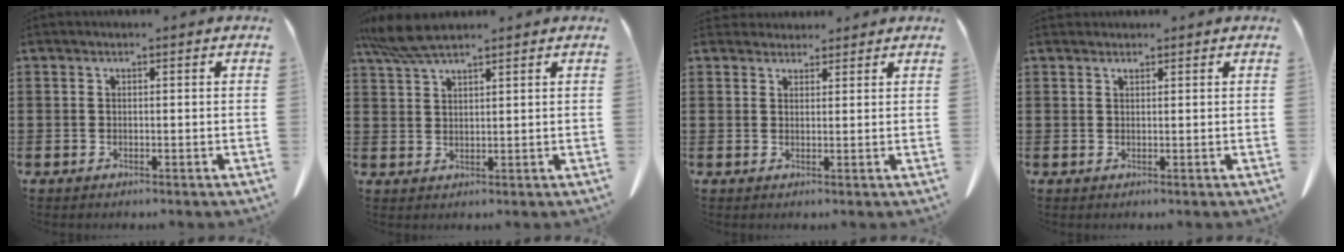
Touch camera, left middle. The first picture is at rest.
{"total": 5.6, "force": [4.5, 0.8, 3.3], "torque": [-0.075, -0.005, 0.085]}
{"total": 2.5, "force": [2.4, 0.8, 0.2], "torque": [-0.010, -0.003, 0.047]}
{"total": 0.8, "force": [0.7, 0.2, 0.3], "torque": [-0.008, -0.003, 0.016]}